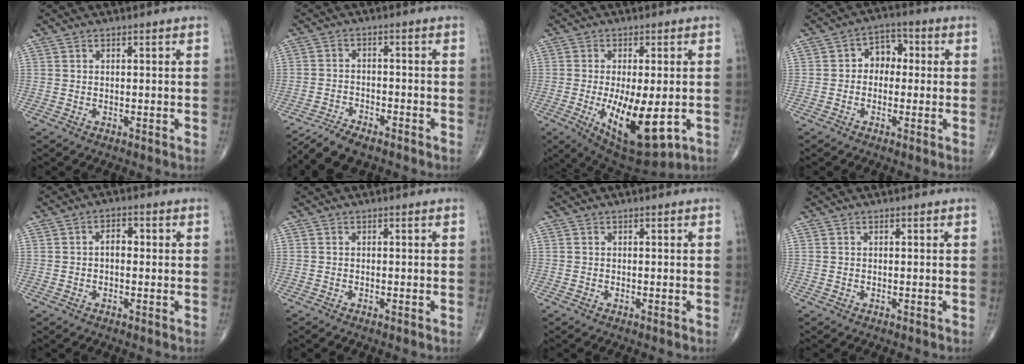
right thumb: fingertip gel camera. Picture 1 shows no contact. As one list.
[{"total": 6.4, "force": [-5.5, 1.8, 2.8], "torque": [-0.057, 0.018, -0.103]}, {"total": 14.3, "force": [-3.4, 5.5, 12.8], "torque": [-0.209, -0.021, -0.034]}, {"total": 5.6, "force": [0.0, 4.4, 3.5], "torque": [-0.023, 0.024, -0.013]}, {"total": 2.6, "force": [0.0, 1.6, 2.0], "torque": [-0.022, 0.012, -0.006]}, {"total": 0.0}, {"total": 0.0}, {"total": 0.0}]